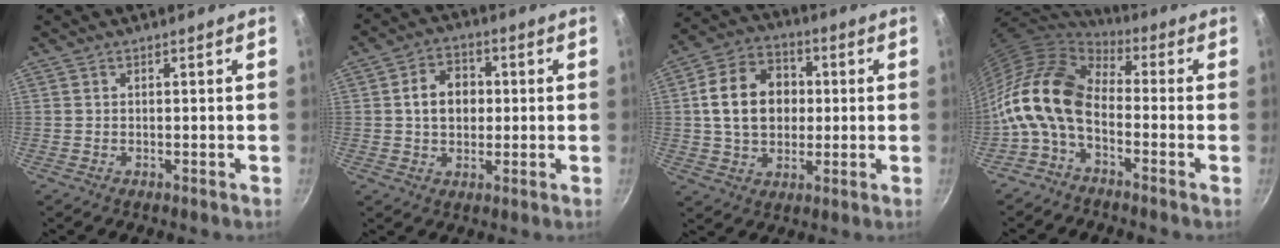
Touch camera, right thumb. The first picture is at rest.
{"total": 8.2, "force": [0.6, 6.3, 5.2], "torque": [-0.060, 0.013, 0.004]}
{"total": 14.6, "force": [1.3, 11.2, 9.3], "torque": [-0.135, 0.021, 0.013]}
{"total": 14.2, "force": [-3.1, 8.5, 11.0], "torque": [-0.200, 0.037, -0.081]}